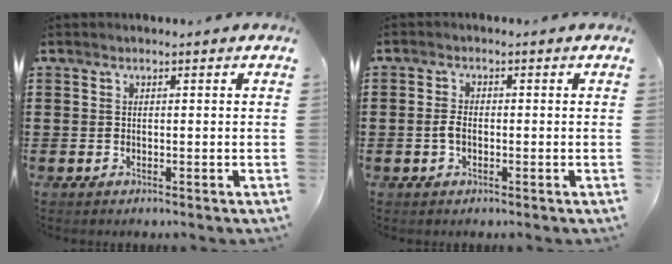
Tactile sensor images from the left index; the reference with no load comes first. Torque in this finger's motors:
{"motor_torque": [0.78, 0.76, 0.32, 0.03]}